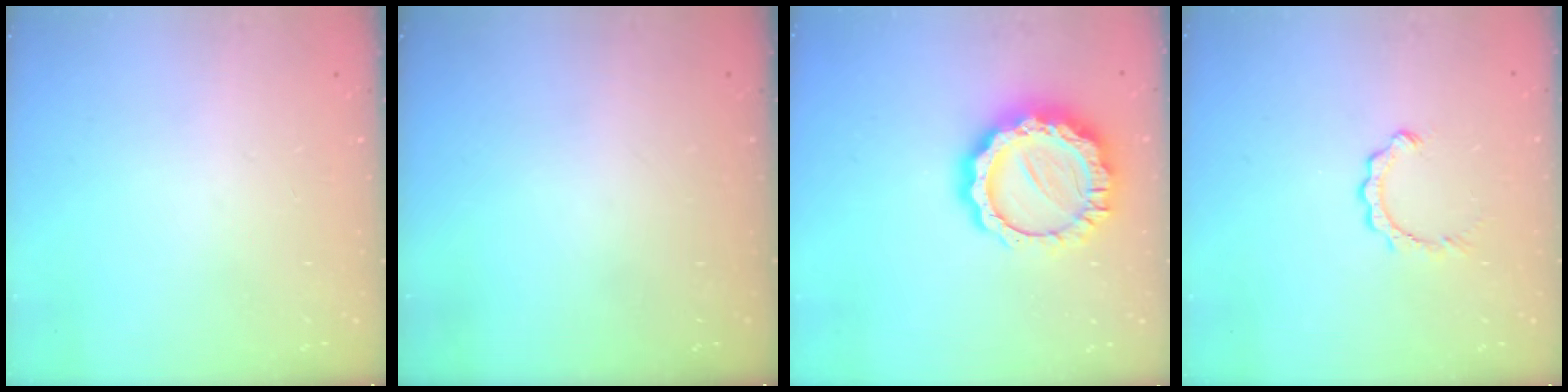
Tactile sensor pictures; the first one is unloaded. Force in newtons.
{"total": 0.0}
{"total": 15.8, "press": 15.8, "slide": 1.0}
{"total": 2.8, "press": 2.8, "slide": 0.3}